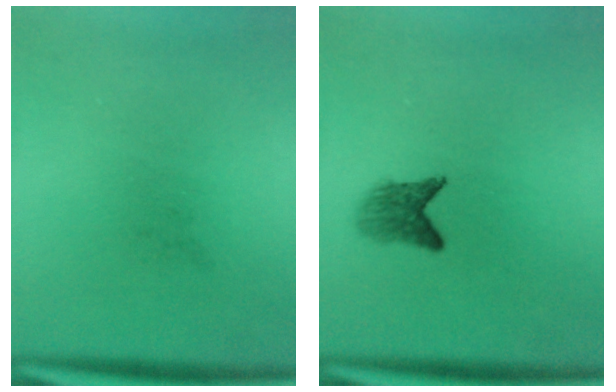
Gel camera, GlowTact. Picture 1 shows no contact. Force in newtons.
{"total": 2.8}